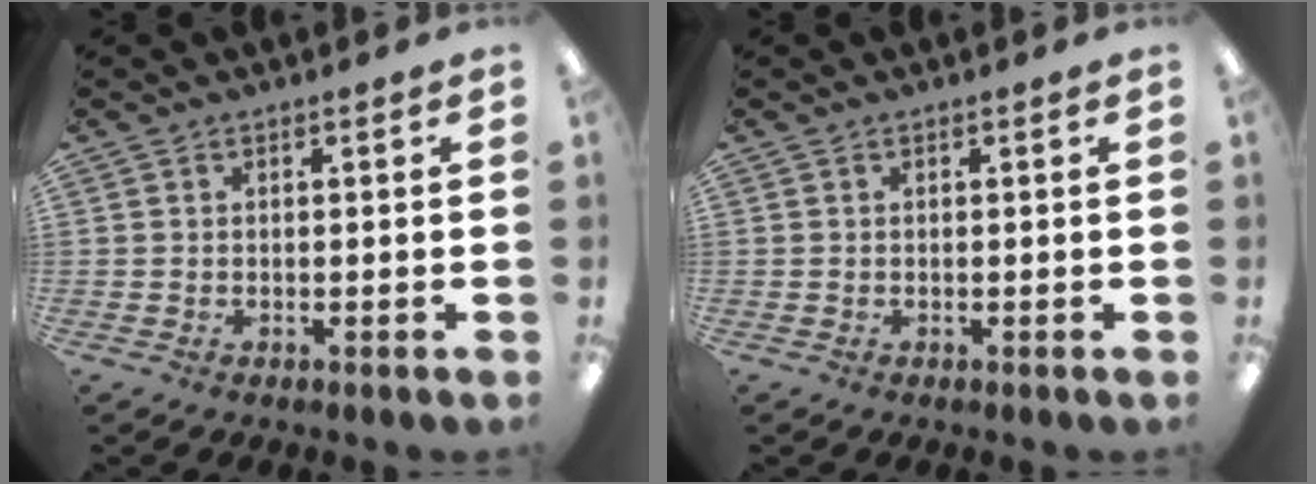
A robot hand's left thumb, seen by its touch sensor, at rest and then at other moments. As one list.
[{"total": 0.0}]